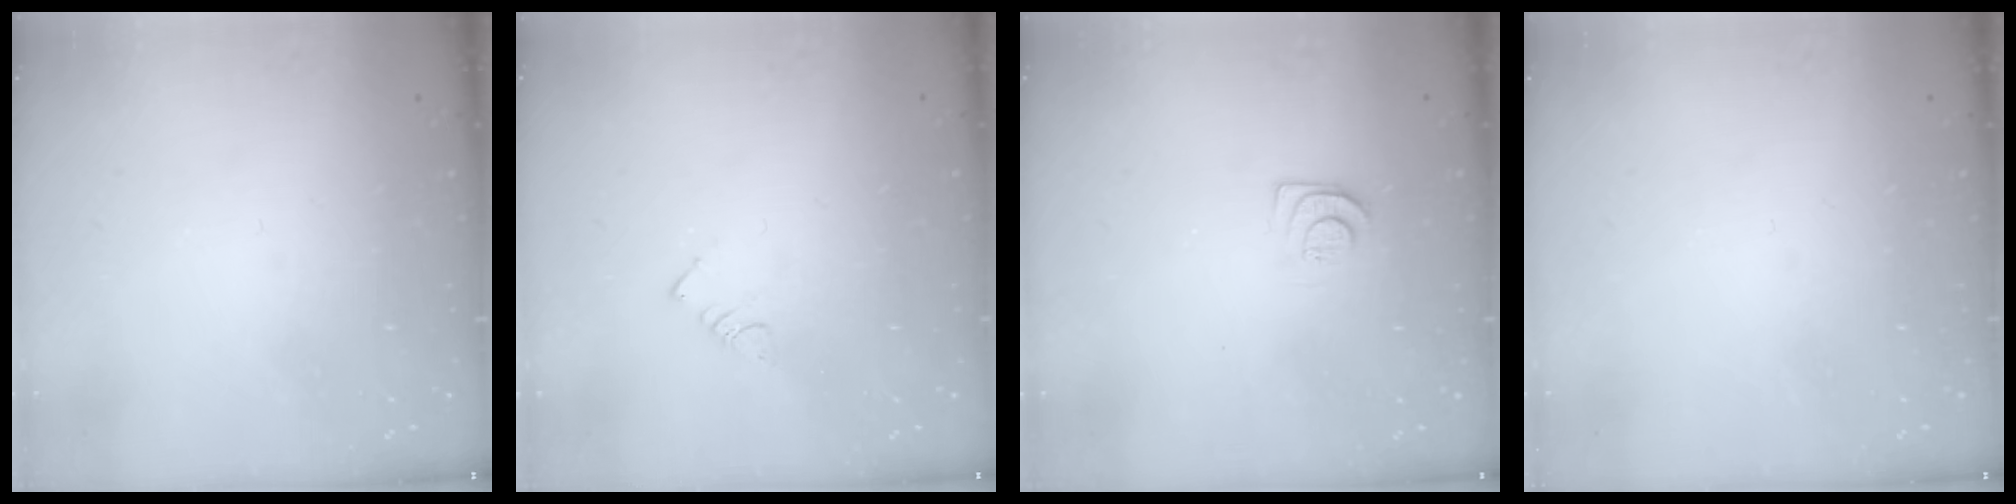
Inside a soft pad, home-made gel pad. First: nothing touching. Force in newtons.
{"total": 3.4, "press": 3.4, "slide": 0.5}
{"total": 7.9, "press": 7.8, "slide": 0.7}
{"total": 0.0}